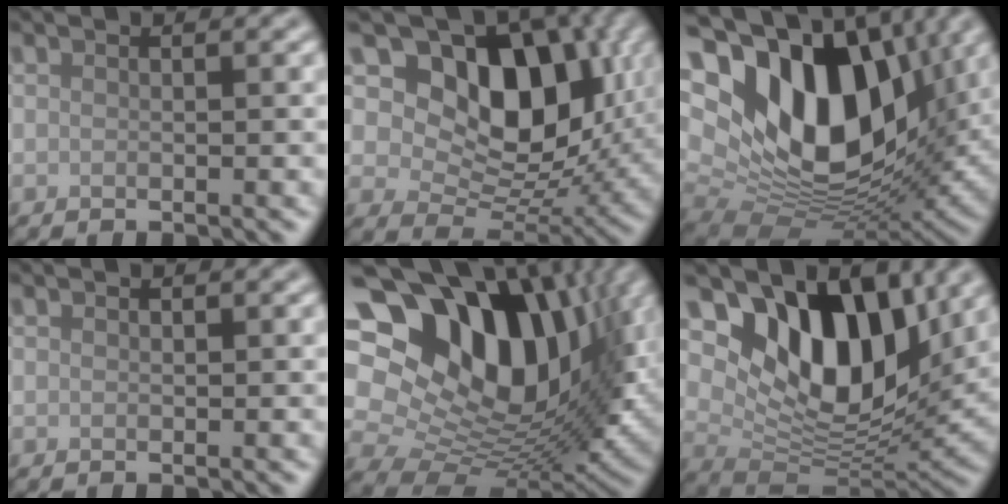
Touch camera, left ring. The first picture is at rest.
{"total": 11.8, "force": [4.0, 8.1, 7.7], "torque": [-0.109, -0.010, 0.065]}
{"total": 18.8, "force": [5.6, 11.7, 13.6], "torque": [-0.242, 0.001, 0.111]}
{"total": 0.0}
{"total": 18.8, "force": [6.1, 12.4, 12.7], "torque": [-0.235, 0.024, 0.112]}
{"total": 10.7, "force": [5.2, 6.2, 7.0], "torque": [-0.109, -0.014, 0.090]}